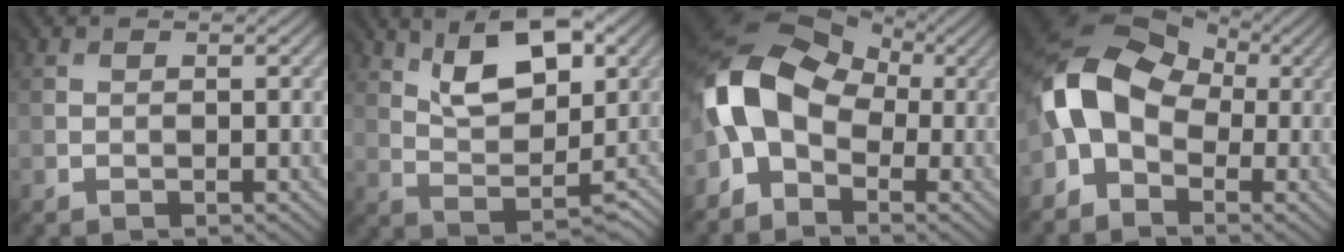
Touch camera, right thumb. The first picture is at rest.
{"total": 8.5, "force": [5.1, 4.0, 5.5], "torque": [-0.084, 0.010, 0.083]}
{"total": 10.7, "force": [-1.3, 7.6, 7.4], "torque": [-0.161, 0.010, -0.044]}
{"total": 9.8, "force": [-1.3, 7.4, 6.3], "torque": [-0.136, 0.011, -0.047]}